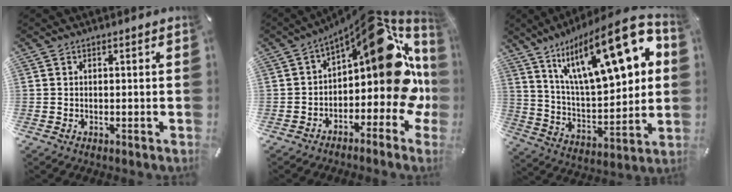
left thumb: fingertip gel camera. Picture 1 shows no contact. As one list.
[{"total": 21.5, "force": [5.9, 10.3, 17.9], "torque": [-0.240, -0.058, 0.099]}, {"total": 24.8, "force": [13.2, 9.1, 18.9], "torque": [-0.313, -0.082, 0.217]}]